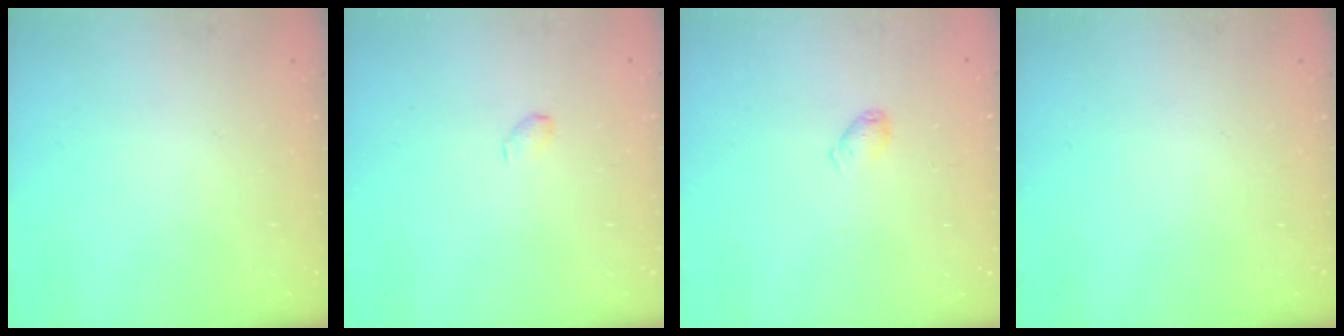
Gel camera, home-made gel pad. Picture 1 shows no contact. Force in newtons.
{"total": 2.9, "press": 2.9, "slide": 0.5}
{"total": 3.6, "press": 3.5, "slide": 0.6}
{"total": 0.0}